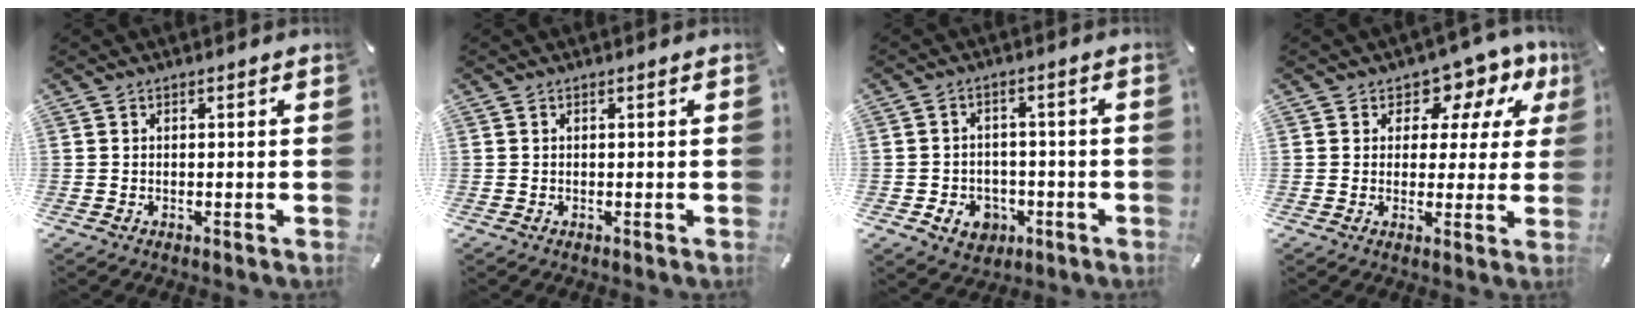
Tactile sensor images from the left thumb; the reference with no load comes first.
{"total": 0.0}
{"total": 6.3, "force": [-2.5, 5.3, 2.4], "torque": [-0.047, 0.013, -0.043]}
{"total": 8.3, "force": [4.2, 5.7, 4.3], "torque": [-0.059, -0.033, 0.072]}